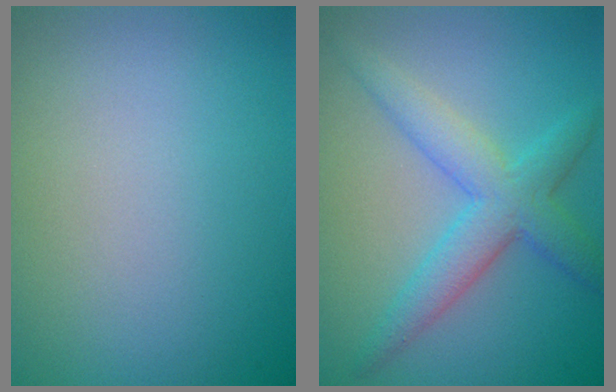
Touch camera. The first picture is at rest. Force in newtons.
{"total": 4.6, "press": 4.6, "slide": 0.1}